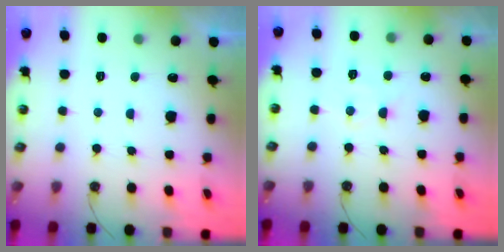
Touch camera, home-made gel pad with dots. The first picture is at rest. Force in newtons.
{"total": 6.7, "press": 6.7, "slide": 0.6}